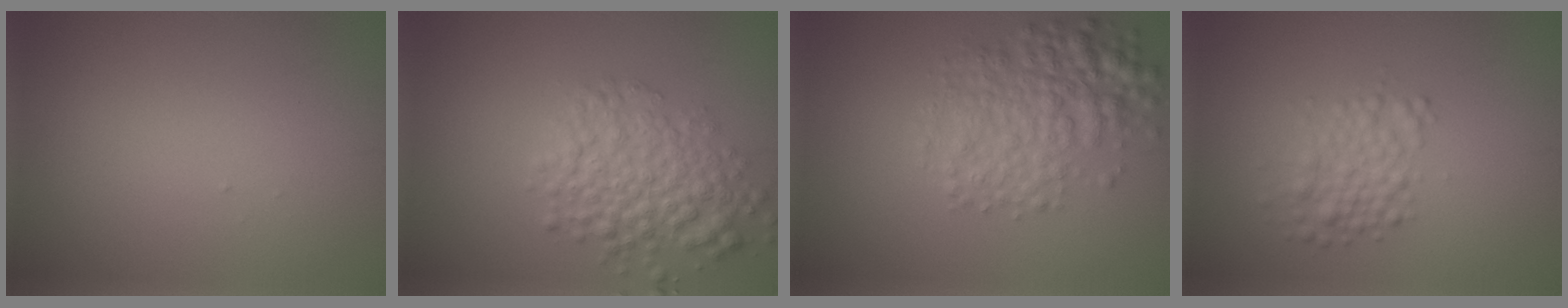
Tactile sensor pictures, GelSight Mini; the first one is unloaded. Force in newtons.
{"total": 4.9, "press": 4.9, "slide": 0.2}
{"total": 5.0, "press": 5.0, "slide": 0.1}
{"total": 2.9, "press": 2.9, "slide": 0.1}